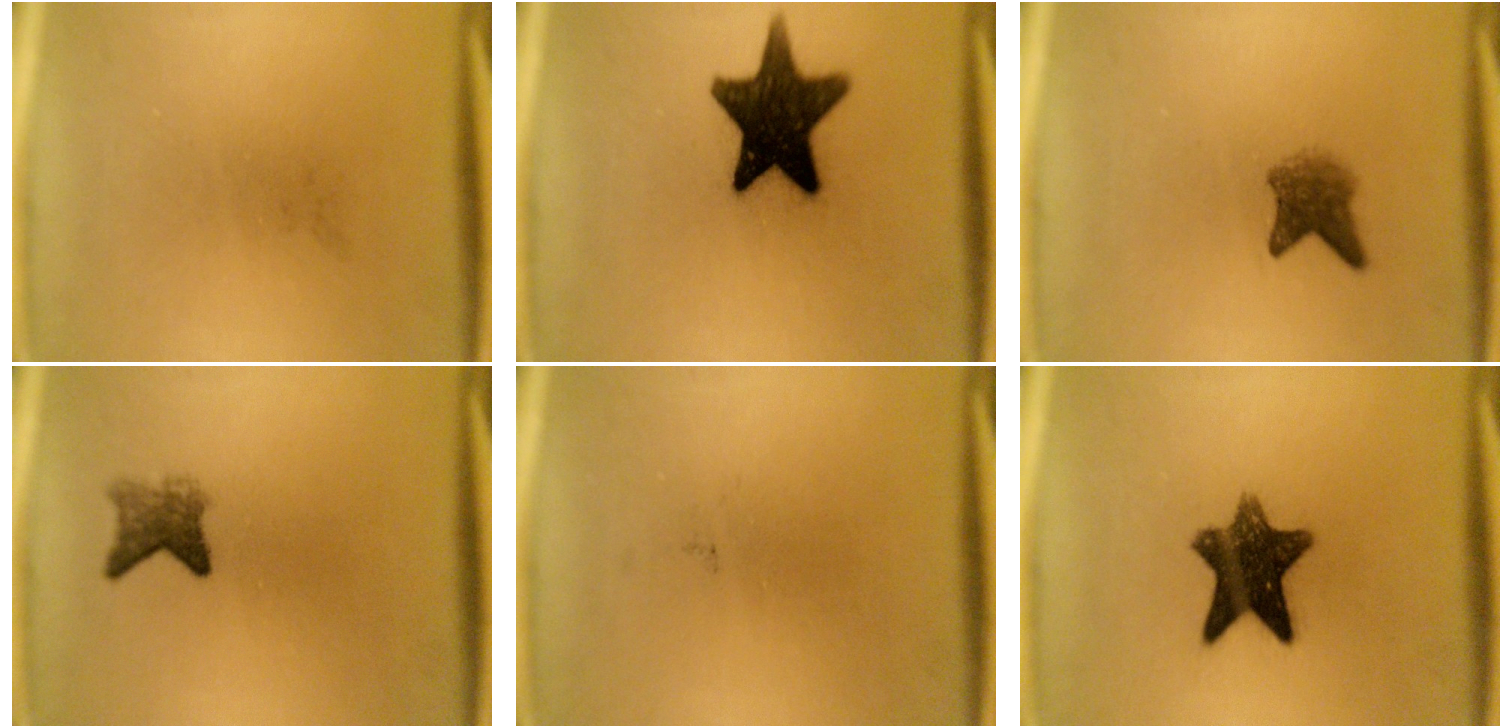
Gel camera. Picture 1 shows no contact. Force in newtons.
{"total": 15.5}
{"total": 3.6}
{"total": 3.1}
{"total": 0.0}
{"total": 10.9}